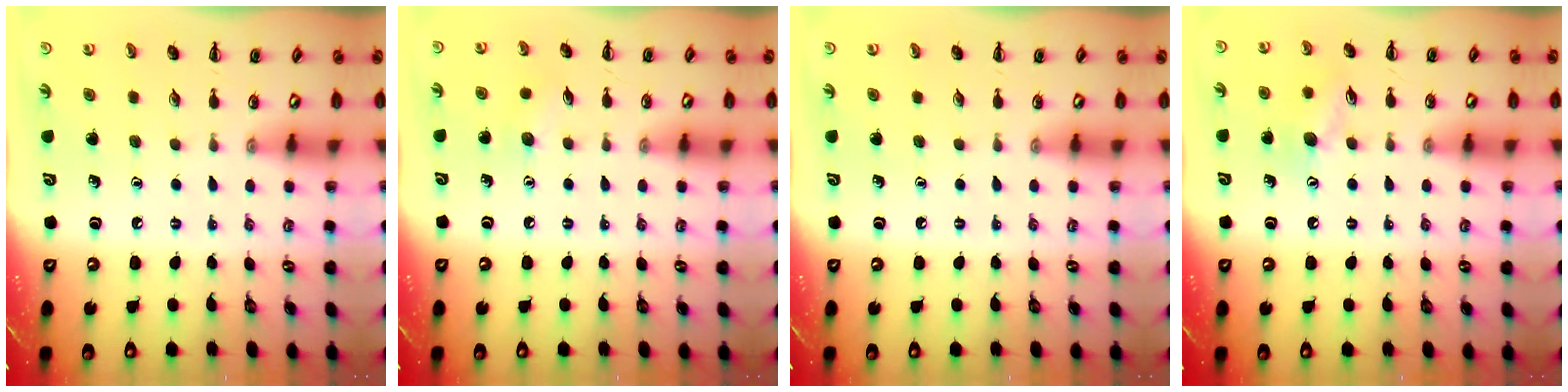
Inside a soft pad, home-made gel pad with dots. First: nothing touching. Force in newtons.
{"total": 5.6, "press": 5.5, "slide": 1.2}
{"total": 0.0}
{"total": 8.3, "press": 8.2, "slide": 0.9}